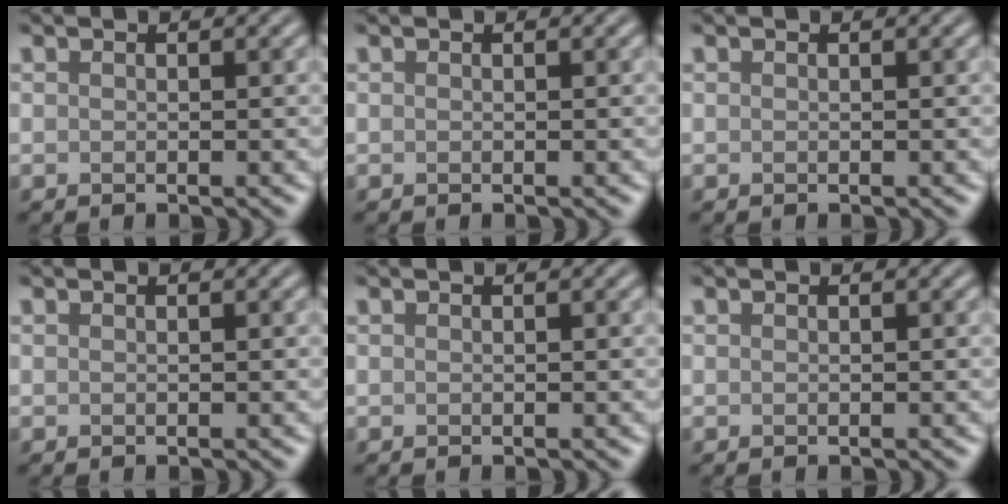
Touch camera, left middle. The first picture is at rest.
{"total": 0.0}
{"total": 0.0}
{"total": 0.0}
{"total": 0.0}
{"total": 0.0}